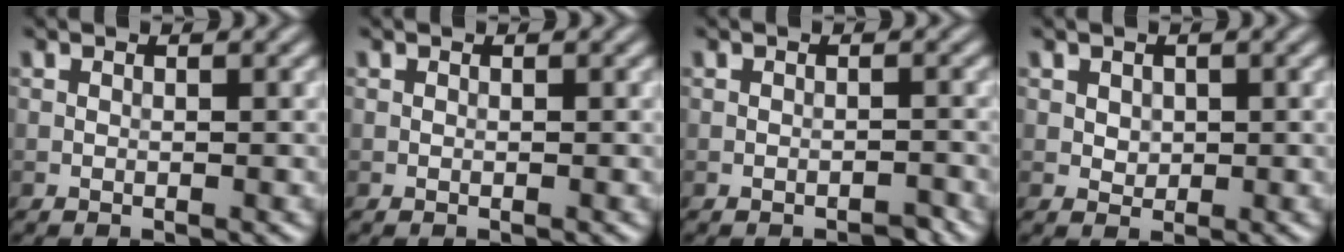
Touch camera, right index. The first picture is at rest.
{"total": 0.0}
{"total": 0.9, "force": [-0.8, 0.3, 0.4], "torque": [-0.003, 0.003, -0.011]}
{"total": 1.0, "force": [0.3, 0.9, 0.4], "torque": [-0.007, -0.004, 0.009]}